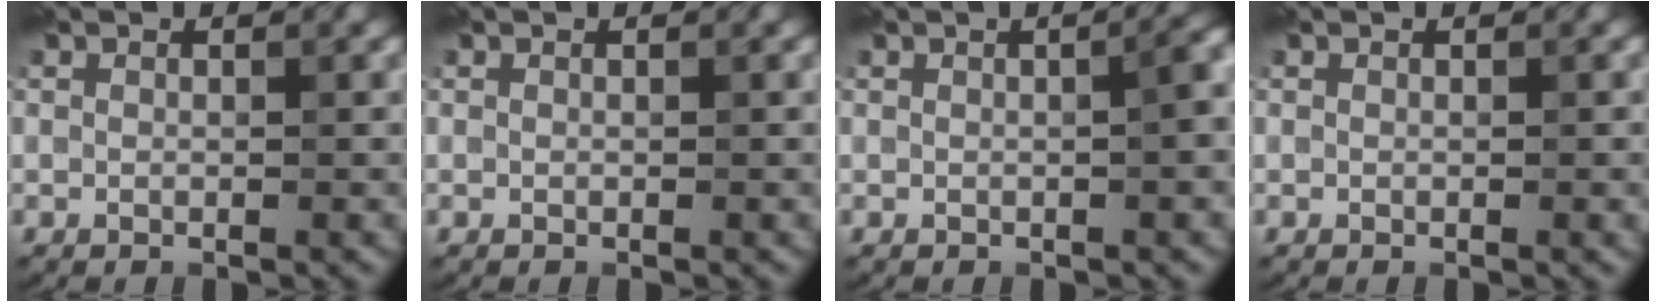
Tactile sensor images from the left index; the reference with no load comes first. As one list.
[{"total": 0.0}, {"total": 3.1, "force": [0.1, 0.9, 2.9], "torque": [-0.030, 0.012, 0.002]}, {"total": 0.6, "force": [0.0, 0.1, 0.6], "torque": [-0.006, 0.000, -0.001]}]